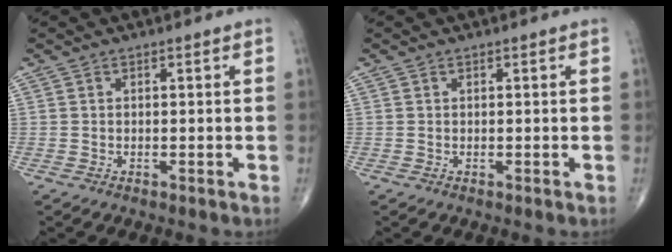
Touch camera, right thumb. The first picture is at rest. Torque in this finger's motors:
{"motor_torque": [0.16, 0.02, 0.20, 0.29, 0.03]}